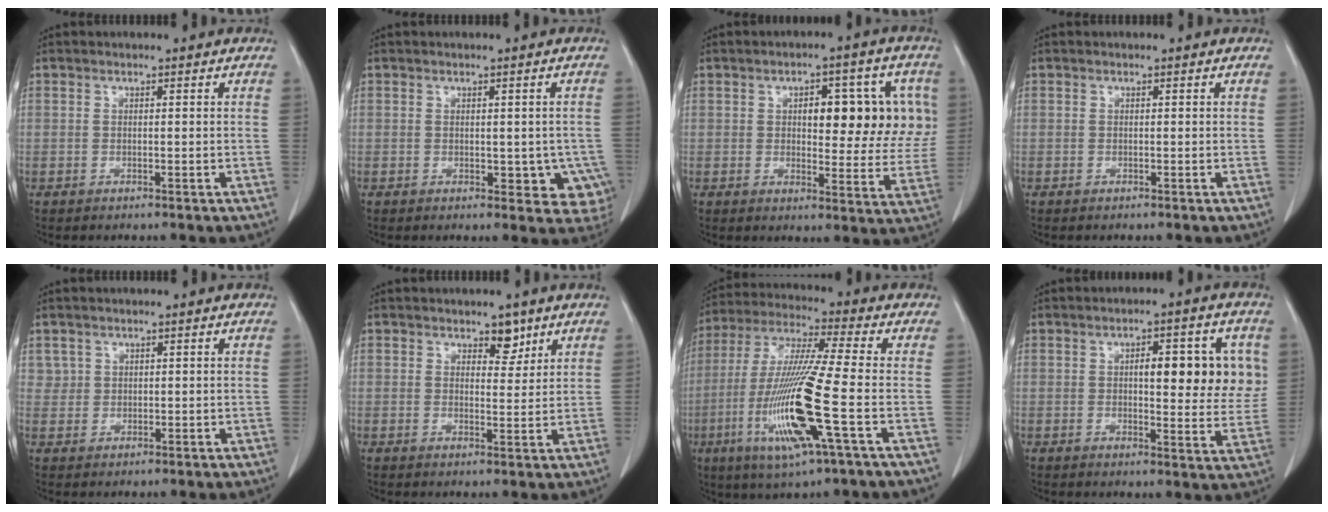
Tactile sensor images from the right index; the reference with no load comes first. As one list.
[{"total": 6.2, "force": [-1.2, 3.8, 4.8], "torque": [-0.026, 0.003, -0.009]}, {"total": 12.2, "force": [2.8, 5.2, 10.6], "torque": [-0.119, 0.021, 0.039]}, {"total": 0.0}, {"total": 1.8, "force": [1.0, 1.5, -0.1], "torque": [0.013, 0.004, 0.012]}, {"total": 3.3, "force": [2.3, 1.7, 1.7], "torque": [-0.016, -0.005, 0.035]}, {"total": 16.6, "force": [-4.9, -0.1, 15.8], "torque": [-0.332, -0.021, -0.097]}, {"total": 10.8, "force": [2.5, 3.5, 9.9], "torque": [-0.120, 0.012, 0.031]}]